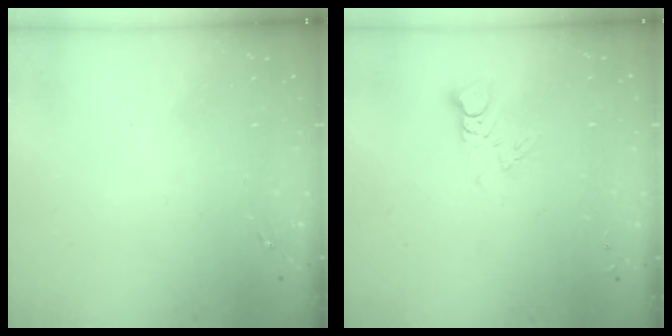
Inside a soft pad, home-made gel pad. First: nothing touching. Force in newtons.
{"total": 2.9, "press": 2.9, "slide": 0.2}